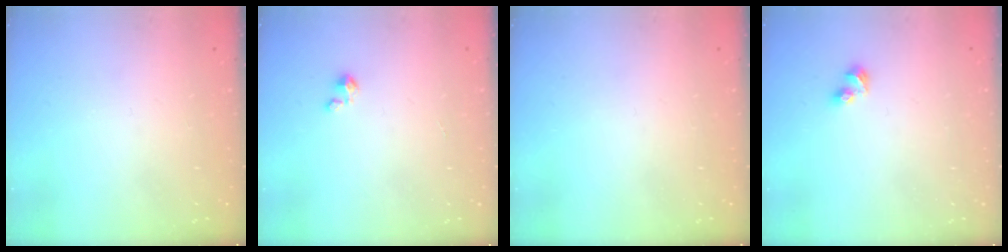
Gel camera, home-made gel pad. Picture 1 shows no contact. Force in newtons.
{"total": 1.5, "press": 1.5, "slide": 0.1}
{"total": 0.0}
{"total": 3.8, "press": 3.8, "slide": 0.3}